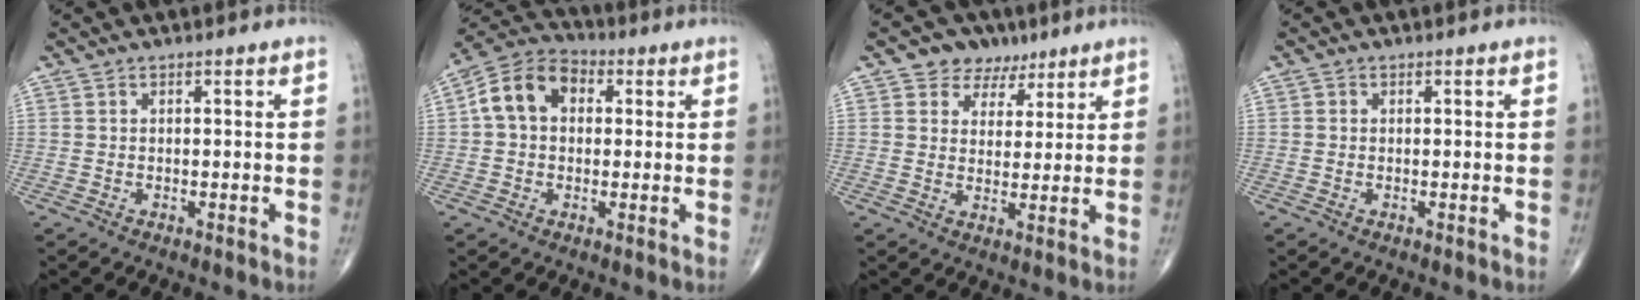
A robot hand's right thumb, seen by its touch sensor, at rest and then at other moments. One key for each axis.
{"total": 10.3, "fx": 1.6, "fy": 7.5, "fz": 6.9, "tx": -0.115, "ty": 0.030, "tz": 0.016}
{"total": 6.8, "fx": 4.2, "fy": 5.1, "fz": 1.7, "tx": 0.007, "ty": -0.014, "tz": 0.065}
{"total": 0.6, "fx": 0.0, "fy": 0.5, "fz": 0.3, "tx": -0.002, "ty": 0.001, "tz": -0.002}